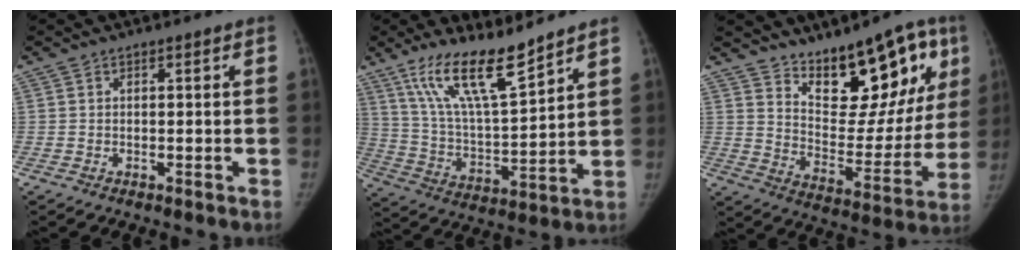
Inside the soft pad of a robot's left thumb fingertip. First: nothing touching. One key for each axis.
{"total": 15.4, "fx": 11.3, "fy": 2.9, "fz": 10.1, "tx": -0.171, "ty": -0.066, "tz": 0.221}
{"total": 19.6, "fx": 11.9, "fy": 8.9, "fz": 12.8, "tx": -0.111, "ty": -0.071, "tz": 0.184}